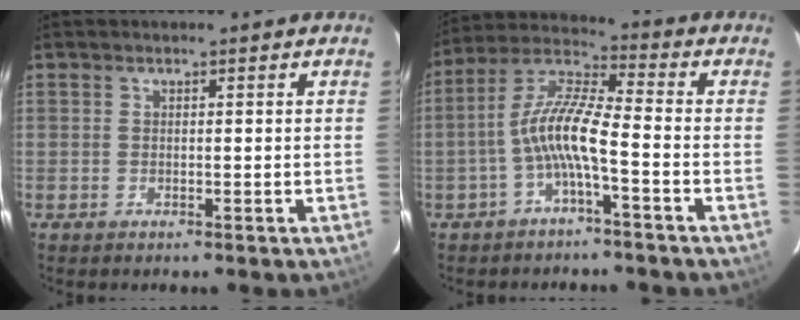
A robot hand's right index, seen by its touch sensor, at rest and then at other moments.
{"total": 8.8, "force": [-3.1, 1.2, 8.1], "torque": [-0.185, 0.017, -0.062]}